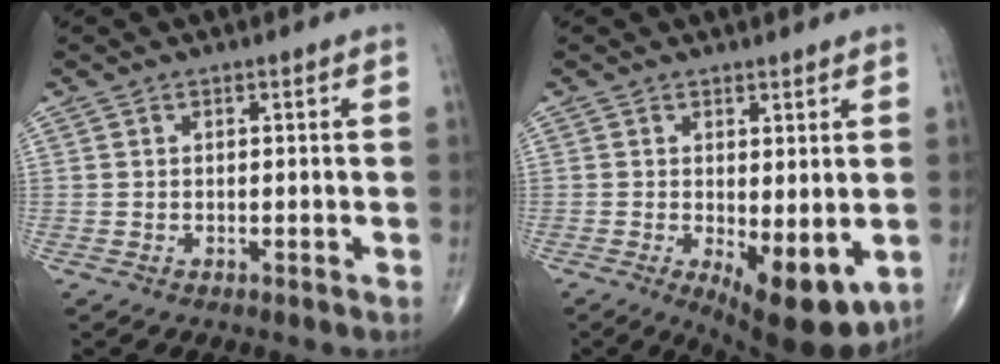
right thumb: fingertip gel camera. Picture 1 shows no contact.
{"total": 10.3, "force": [-2.1, 4.1, 9.2], "torque": [-0.120, -0.024, -0.017]}